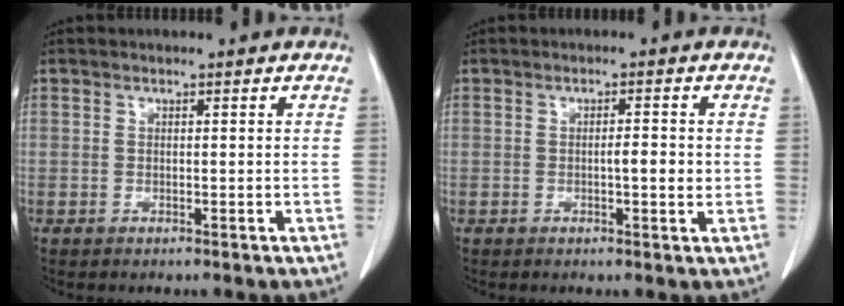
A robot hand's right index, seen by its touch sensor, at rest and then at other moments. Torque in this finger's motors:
{"motor_torque": [0.43, -0.25, 0.30, 0.06]}